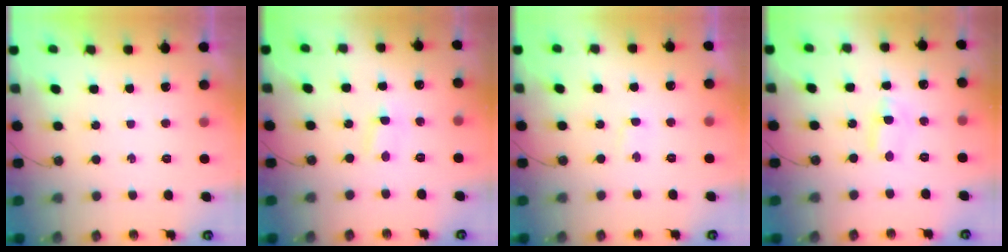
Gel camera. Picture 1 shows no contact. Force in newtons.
{"total": 1.9, "press": 1.8, "slide": 0.3}
{"total": 1.0, "press": 0.8, "slide": 0.7}
{"total": 1.1, "press": 0.9, "slide": 0.6}